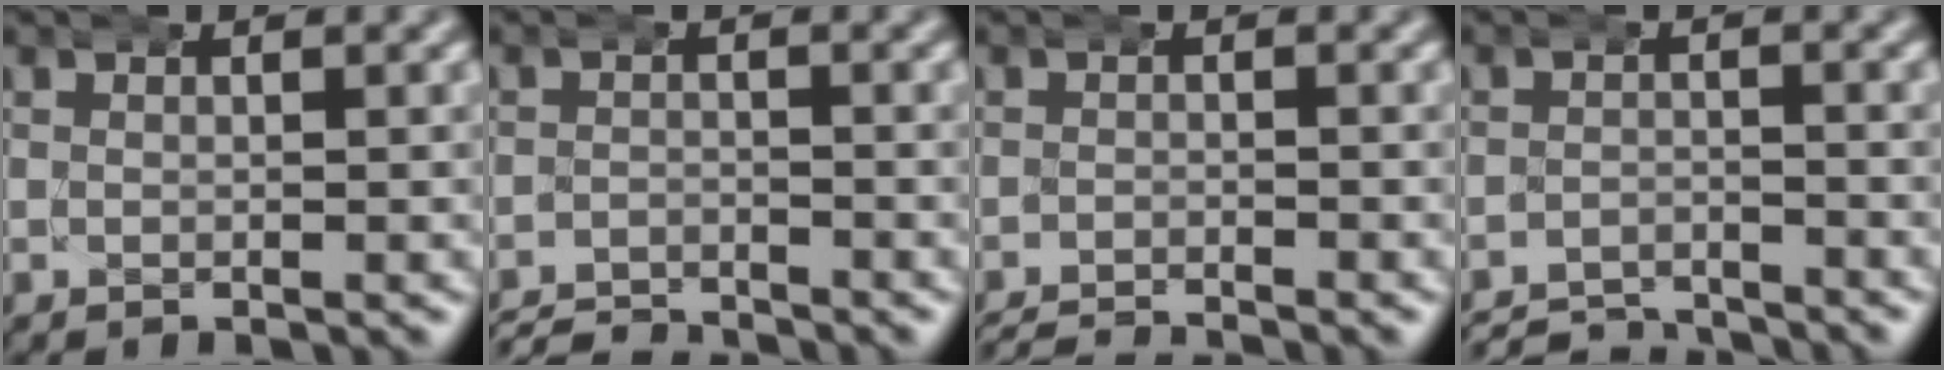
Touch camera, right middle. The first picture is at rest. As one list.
[{"total": 4.7, "force": [-4.6, 0.9, 0.2], "torque": [-0.012, -0.015, -0.077]}, {"total": 5.1, "force": [-5.0, 1.1, 0.6], "torque": [-0.011, -0.014, -0.075]}, {"total": 5.5, "force": [-5.4, 1.1, 0.2], "torque": [-0.005, -0.017, -0.091]}]